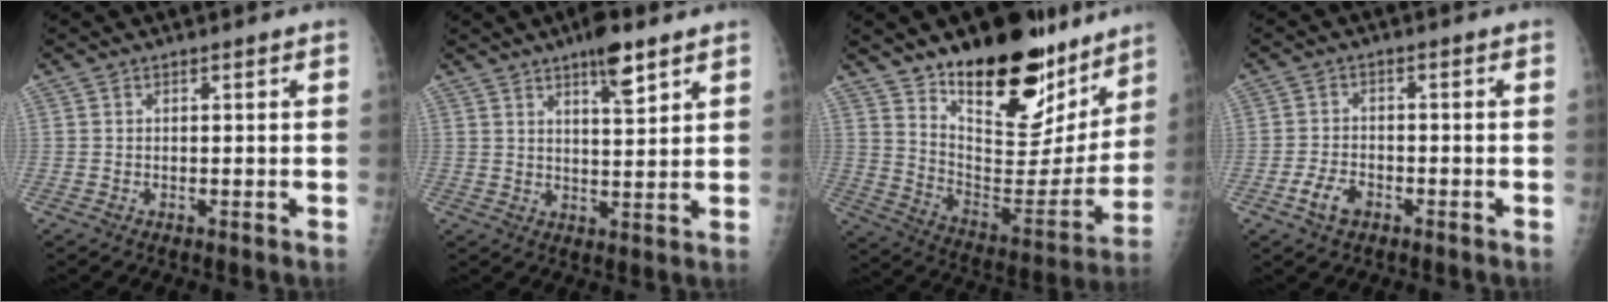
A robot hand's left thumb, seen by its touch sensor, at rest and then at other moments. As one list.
[{"total": 6.9, "force": [4.5, 1.8, 5.0], "torque": [-0.070, -0.024, 0.069]}, {"total": 26.8, "force": [18.6, 11.7, 15.3], "torque": [-0.180, -0.103, 0.296]}, {"total": 4.2, "force": [-2.2, 2.5, 2.5], "torque": [-0.044, 0.012, -0.041]}]